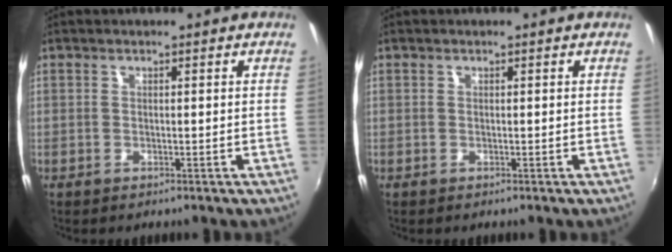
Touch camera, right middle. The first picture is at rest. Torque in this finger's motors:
{"motor_torque": [0.01, -0.05, 0.00, 0.00]}